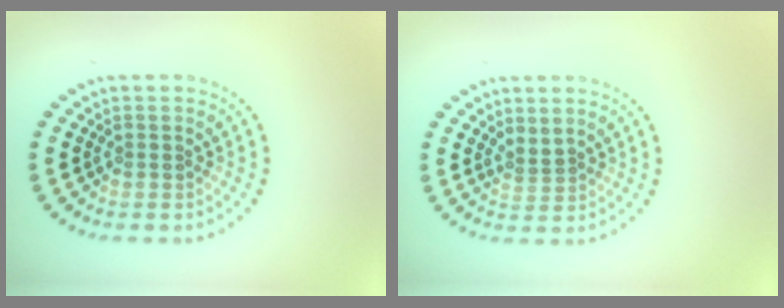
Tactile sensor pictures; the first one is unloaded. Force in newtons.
{"total": 1.0, "press": 0.4, "slide": 1.0}